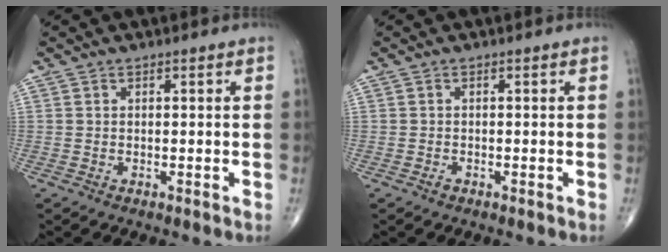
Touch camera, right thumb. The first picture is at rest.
{"total": 0.6, "force": [-0.5, 0.3, 0.2], "torque": [-0.001, 0.000, -0.011]}